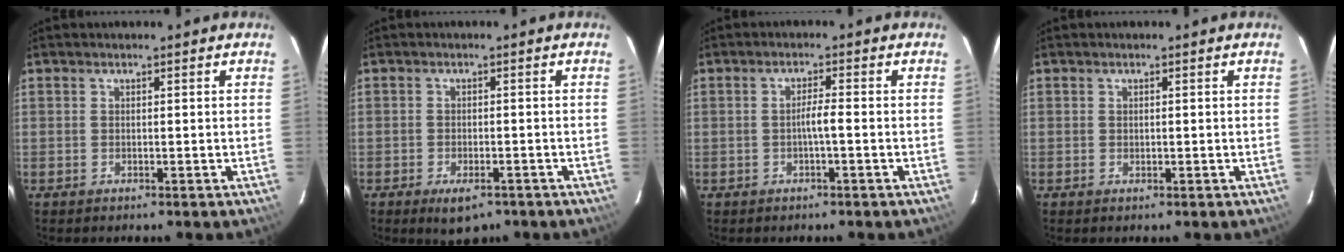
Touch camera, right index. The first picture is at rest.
{"total": 5.0, "force": [-3.2, 2.3, 3.0], "torque": [-0.057, -0.007, -0.044]}
{"total": 2.2, "force": [-0.8, -0.1, 2.1], "torque": [-0.039, 0.005, -0.013]}
{"total": 0.5, "force": [0.1, 0.5, 0.2], "torque": [-0.003, 0.000, 0.004]}